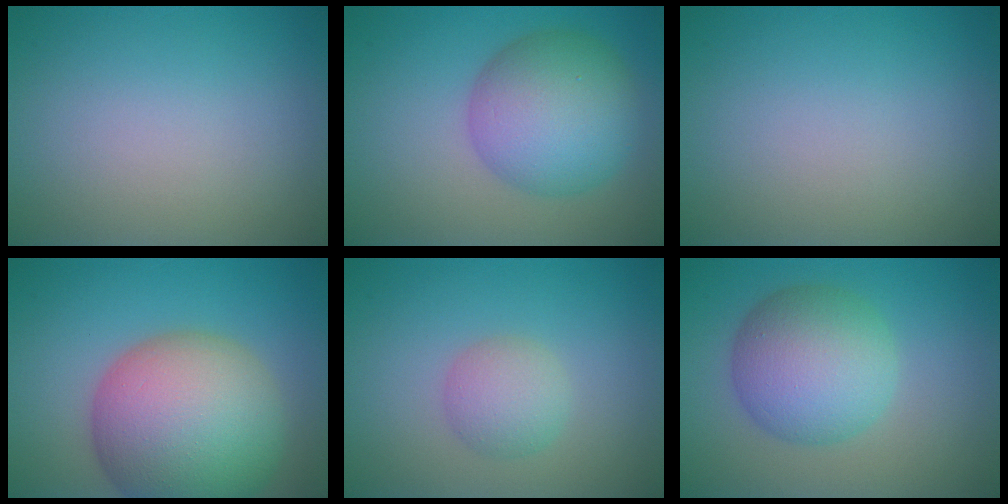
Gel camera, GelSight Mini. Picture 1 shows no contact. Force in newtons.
{"total": 8.1, "press": 8.1, "slide": 0.2}
{"total": 0.0}
{"total": 13.9, "press": 13.9, "slide": 0.9}
{"total": 2.7, "press": 2.7, "slide": 0.1}
{"total": 7.1, "press": 7.1, "slide": 0.1}